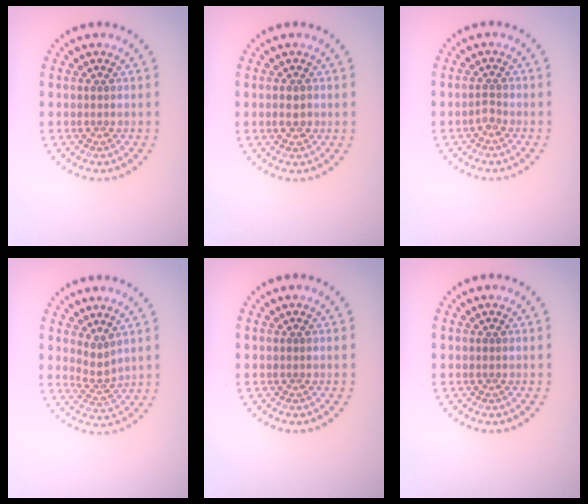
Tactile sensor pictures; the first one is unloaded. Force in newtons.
{"total": 1.4, "press": 1.4, "slide": 0.1}
{"total": 1.0, "press": 0.7, "slide": 0.6}
{"total": 2.0, "press": 1.3, "slide": 1.5}
{"total": 0.0}
{"total": 0.0}